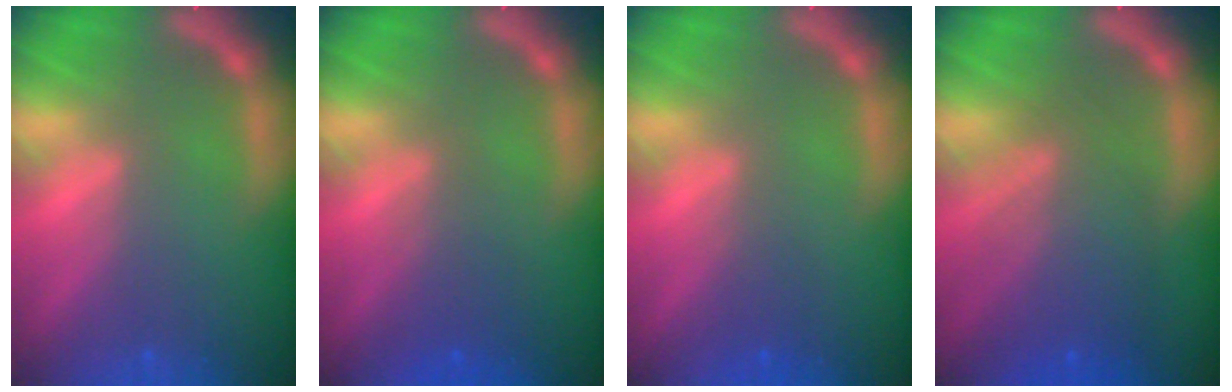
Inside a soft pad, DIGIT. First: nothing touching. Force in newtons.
{"total": 2.5}
{"total": 1.4}
{"total": 7.1}